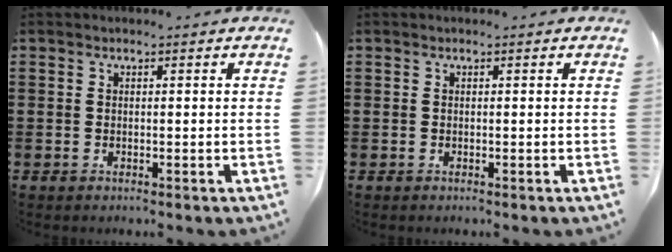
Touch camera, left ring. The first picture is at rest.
{"total": 0.0}